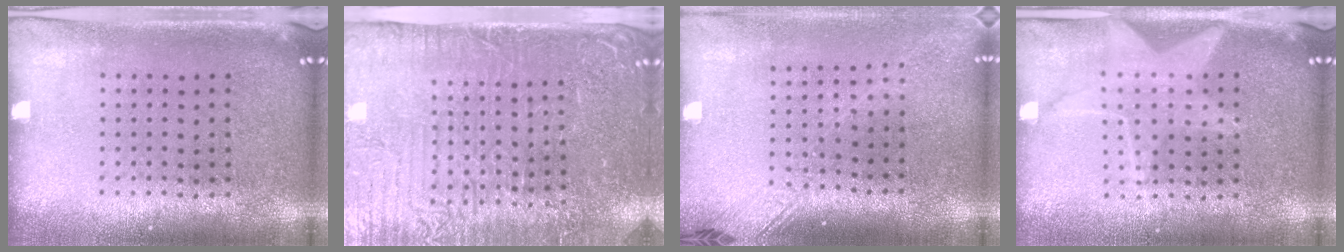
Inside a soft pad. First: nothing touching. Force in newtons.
{"total": 5.1, "press": 4.6, "slide": 2.2}
{"total": 1.8, "press": 1.5, "slide": 1.1}
{"total": 1.5, "press": 1.4, "slide": 0.4}